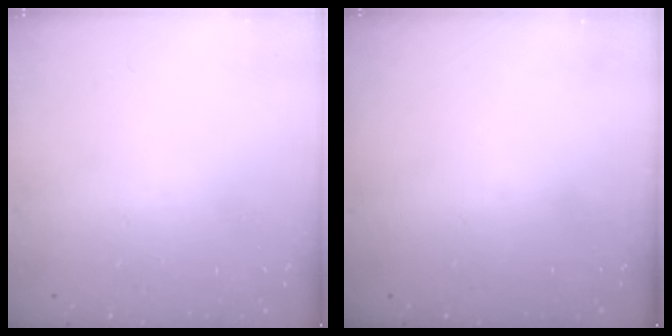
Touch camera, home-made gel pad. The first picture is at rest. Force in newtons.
{"total": 0.0}